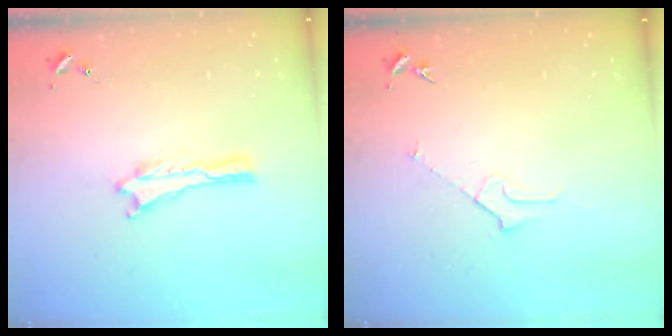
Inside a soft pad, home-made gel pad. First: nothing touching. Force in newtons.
{"total": 2.3, "press": 2.3, "slide": 0.2}